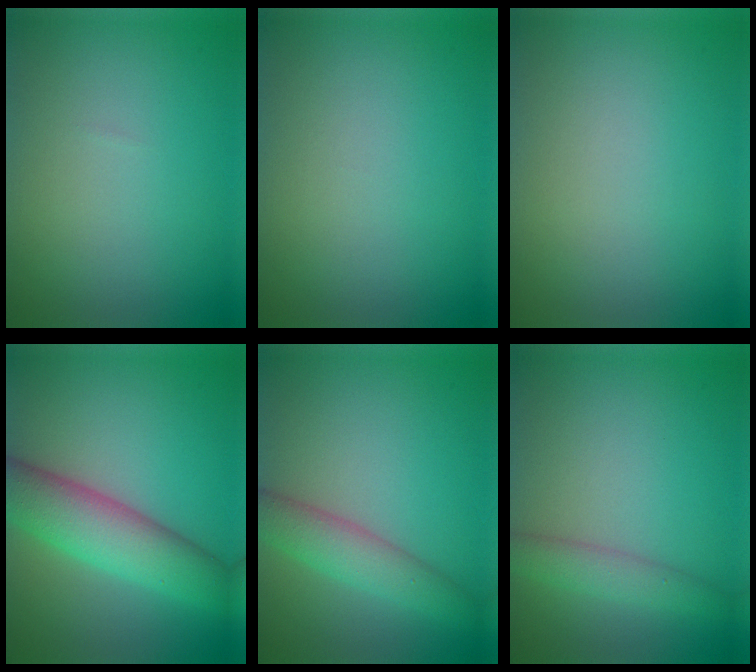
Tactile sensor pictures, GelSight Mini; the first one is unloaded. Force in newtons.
{"total": 0.0}
{"total": 0.0}
{"total": 6.8, "press": 6.8, "slide": 0.3}
{"total": 3.6, "press": 3.6, "slide": 0.1}
{"total": 2.4, "press": 2.4, "slide": 0.1}